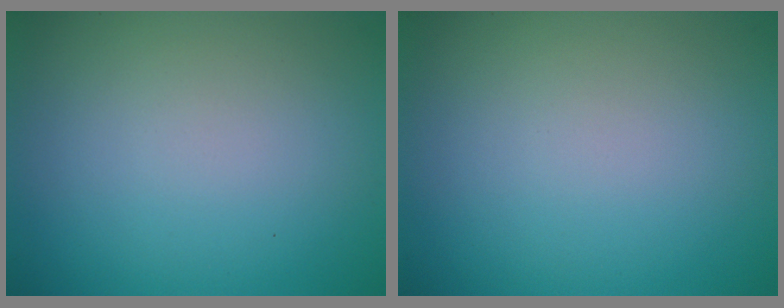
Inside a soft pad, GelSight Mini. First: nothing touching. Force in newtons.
{"total": 0.0}